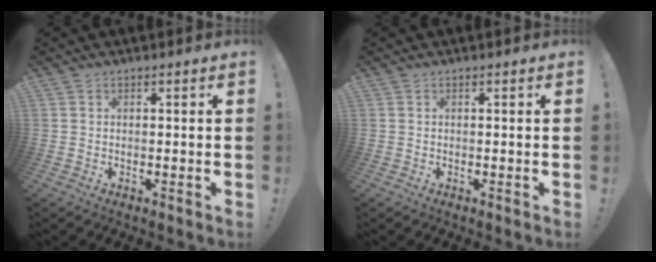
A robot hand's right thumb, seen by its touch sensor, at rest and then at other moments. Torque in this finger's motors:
{"motor_torque": [0.00, 0.00, 0.00, 0.00, 0.00]}